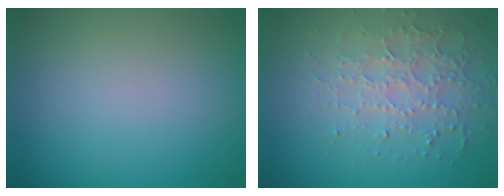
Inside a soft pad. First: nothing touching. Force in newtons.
{"total": 3.4, "press": 3.2, "slide": 1.0}